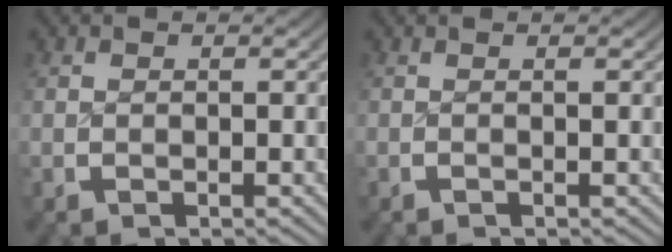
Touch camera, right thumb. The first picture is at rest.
{"total": 0.9, "force": [0.0, -0.8, -0.4], "torque": [0.008, 0.000, 0.002]}